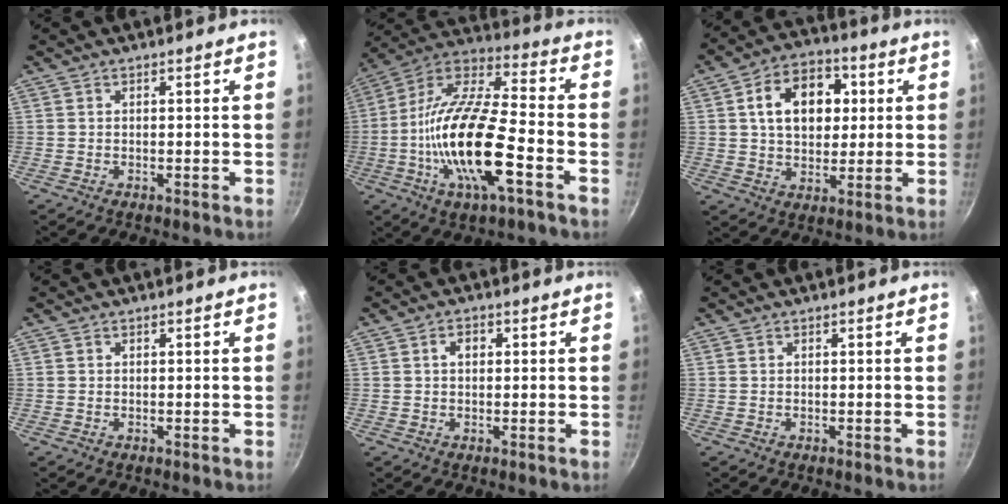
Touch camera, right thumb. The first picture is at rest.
{"total": 21.5, "force": [-6.2, 6.9, 19.4], "torque": [-0.365, 0.030, -0.133]}
{"total": 14.3, "force": [3.0, 10.2, 9.6], "torque": [-0.113, 0.011, 0.039]}
{"total": 0.0}
{"total": 2.6, "force": [0.5, 1.9, 1.8], "torque": [-0.016, 0.007, 0.007]}
{"total": 0.0}